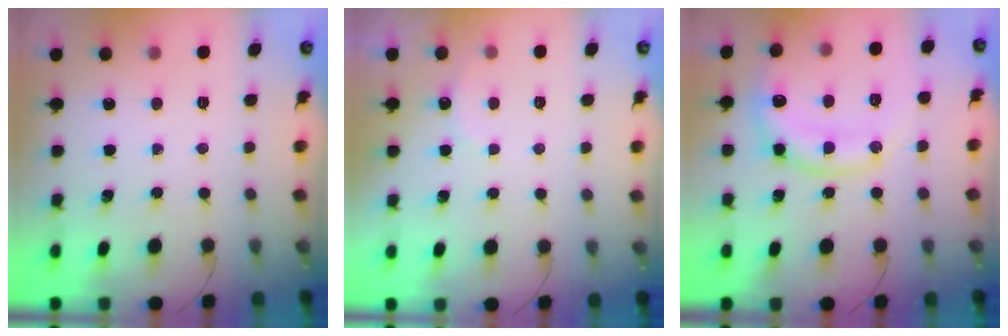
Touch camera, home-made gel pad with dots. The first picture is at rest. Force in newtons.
{"total": 4.7, "press": 4.6, "slide": 1.0}
{"total": 15.2, "press": 15.1, "slide": 1.5}